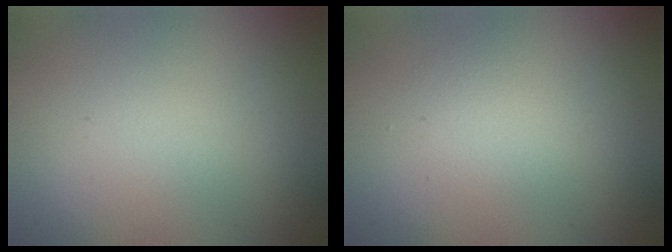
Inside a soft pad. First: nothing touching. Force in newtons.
{"total": 1.7, "press": 1.7, "slide": 0.1}